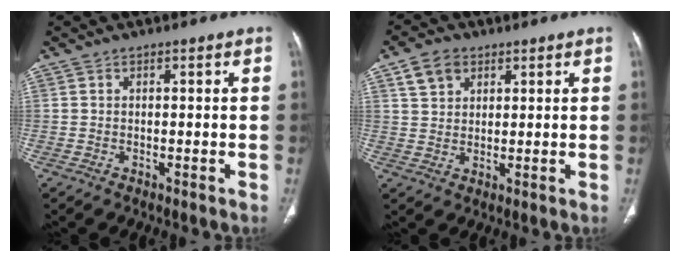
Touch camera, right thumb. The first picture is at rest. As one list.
[{"total": 5.4, "force": [2.8, 3.9, 2.5], "torque": [-0.028, -0.009, 0.054]}]